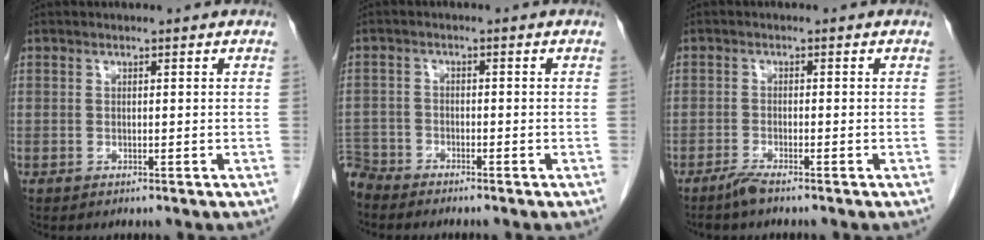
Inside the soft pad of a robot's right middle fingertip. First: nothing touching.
{"total": 4.3, "force": [-4.2, 1.0, -0.2], "torque": [0.006, -0.011, -0.084]}
{"total": 2.1, "force": [-1.8, -0.1, 1.1], "torque": [-0.031, -0.005, -0.037]}